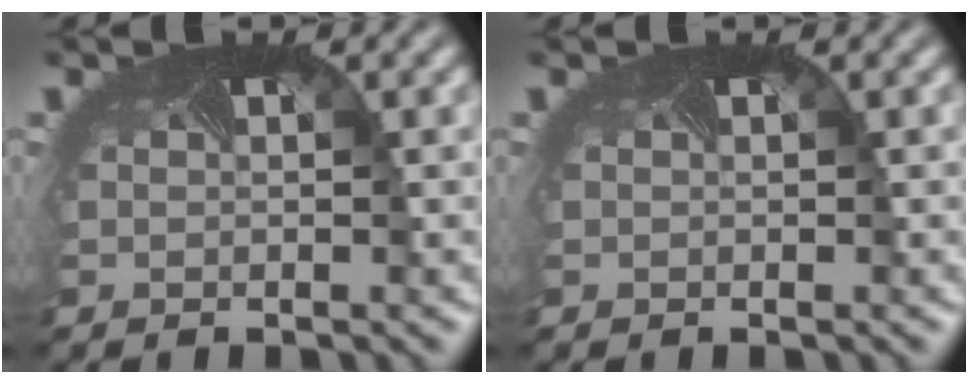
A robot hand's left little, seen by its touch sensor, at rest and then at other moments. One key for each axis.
{"total": 0.0}